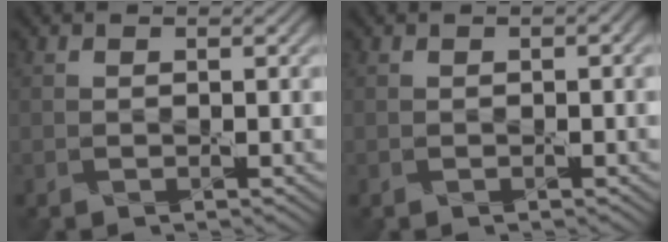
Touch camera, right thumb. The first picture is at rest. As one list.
[{"total": 0.9, "force": [0.1, 0.3, 0.9], "torque": [-0.013, 0.004, 0.003]}]